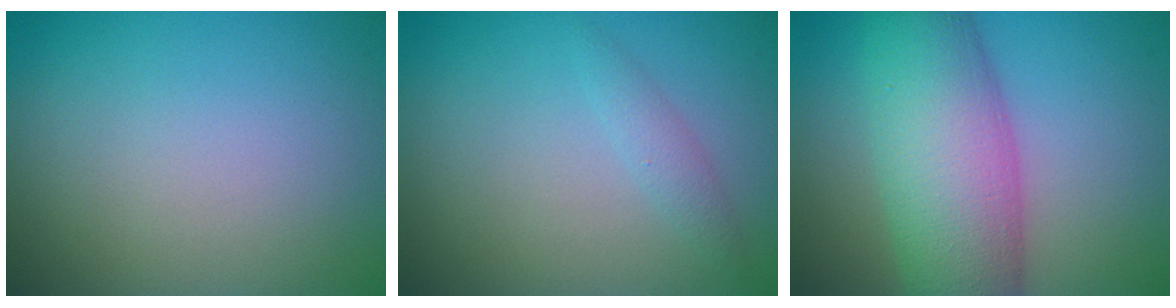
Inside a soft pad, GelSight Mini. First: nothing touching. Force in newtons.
{"total": 1.2, "press": 1.2, "slide": 0.1}
{"total": 10.0, "press": 10.0, "slide": 0.3}